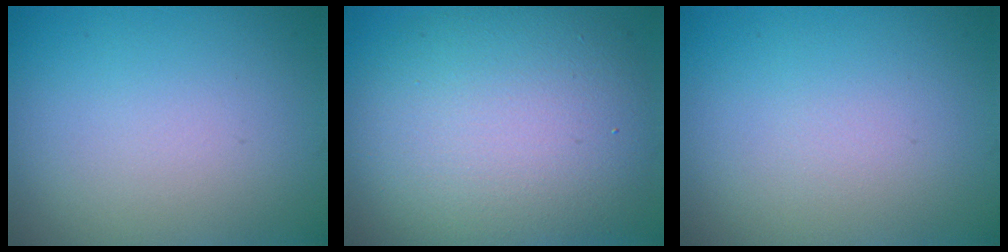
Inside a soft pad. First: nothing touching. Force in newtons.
{"total": 10.8, "press": 10.8, "slide": 0.3}
{"total": 0.0}